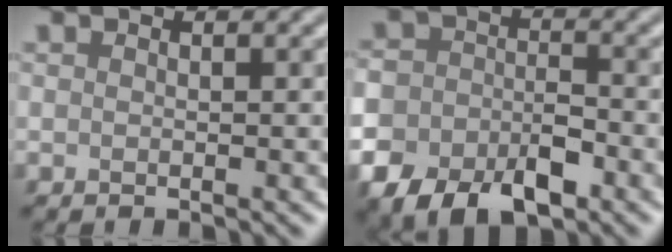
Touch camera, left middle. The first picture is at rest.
{"total": 7.8, "force": [-4.2, 4.8, 4.4], "torque": [-0.078, -0.016, -0.071]}